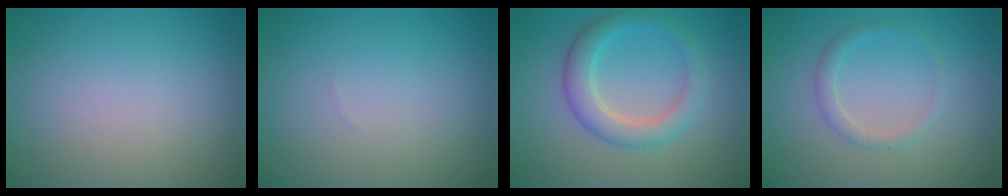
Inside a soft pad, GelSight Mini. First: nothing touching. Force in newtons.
{"total": 0.0}
{"total": 3.7, "press": 3.7, "slide": 0.1}
{"total": 1.5, "press": 1.5, "slide": 0.1}